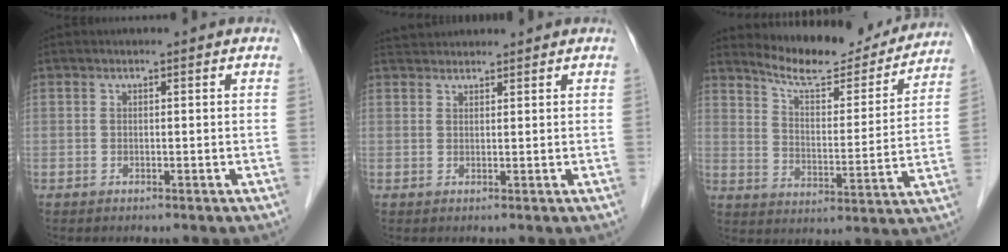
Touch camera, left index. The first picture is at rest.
{"total": 3.0, "force": [3.0, 0.6, 0.2], "torque": [-0.006, 0.031, 0.054]}
{"total": 15.5, "force": [14.7, 2.9, 4.0], "torque": [-0.059, -0.020, 0.207]}